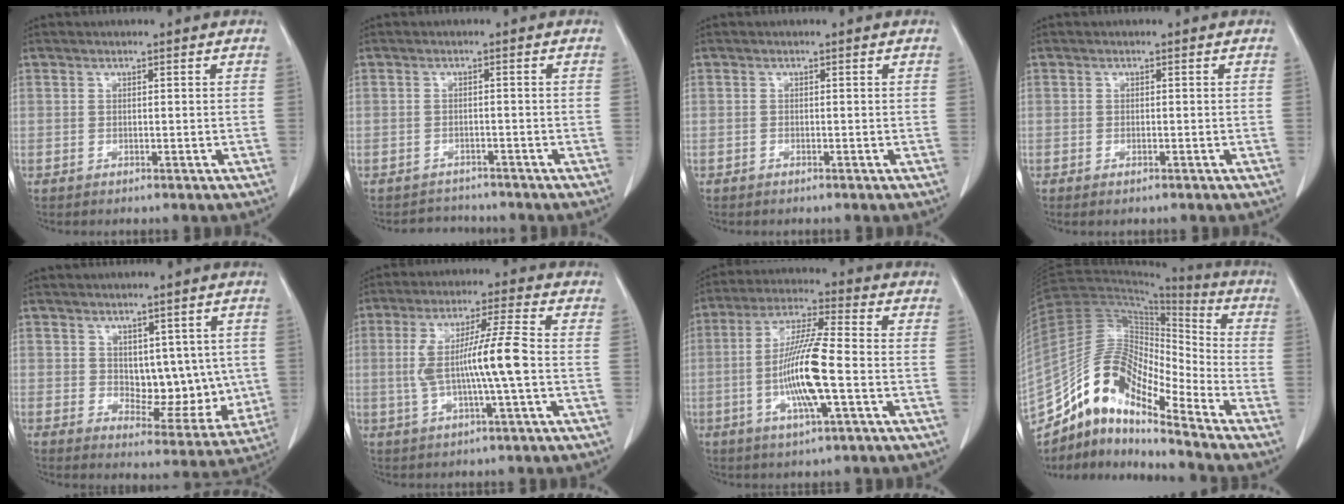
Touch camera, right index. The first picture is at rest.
{"total": 2.9, "force": [-2.8, 0.8, -0.6], "torque": [0.006, -0.002, -0.040]}
{"total": 0.0}
{"total": 0.9, "force": [-0.6, 0.2, 0.6], "torque": [-0.013, -0.002, -0.005]}
{"total": 8.9, "force": [1.2, 5.3, 7.1], "torque": [-0.075, -0.002, 0.033]}
{"total": 10.0, "force": [-0.7, -0.2, 9.9], "torque": [-0.192, 0.011, -0.015]}
{"total": 12.1, "force": [-2.5, 0.8, 11.8], "torque": [-0.230, -0.006, -0.052]}
{"total": 15.9, "force": [-12.2, 3.6, 9.4], "torque": [-0.172, 0.042, -0.220]}